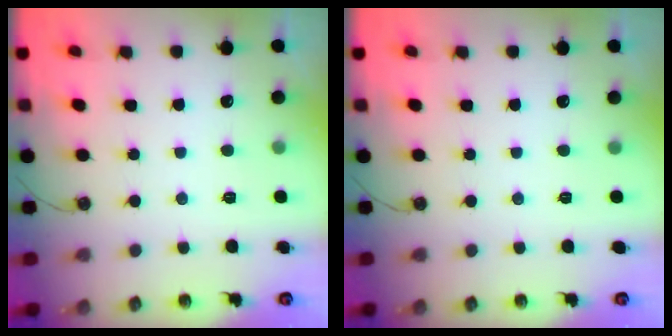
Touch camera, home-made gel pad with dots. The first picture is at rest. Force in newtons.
{"total": 0.0}